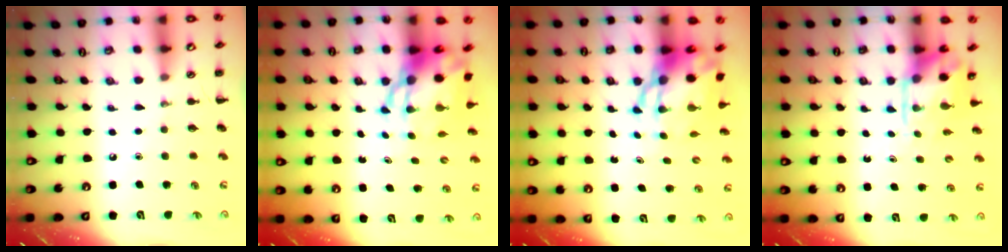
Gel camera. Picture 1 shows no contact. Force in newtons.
{"total": 8.3, "press": 8.0, "slide": 2.3}
{"total": 8.3, "press": 8.0, "slide": 2.3}
{"total": 3.9, "press": 3.8, "slide": 0.8}